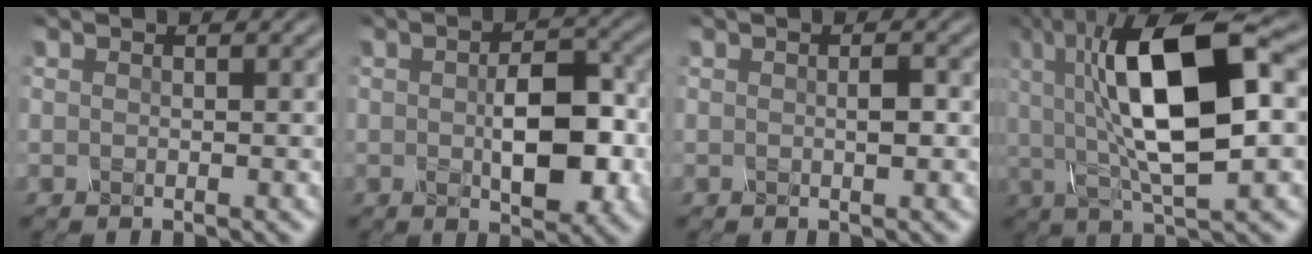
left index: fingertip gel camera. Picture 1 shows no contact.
{"total": 6.4, "force": [-0.6, 3.2, 5.5], "torque": [-0.092, -0.005, -0.005]}
{"total": 1.0, "force": [0.0, 0.2, 1.0], "torque": [-0.019, 0.000, 0.001]}
{"total": 13.1, "force": [2.3, 4.4, 12.1], "torque": [-0.202, 0.016, 0.035]}